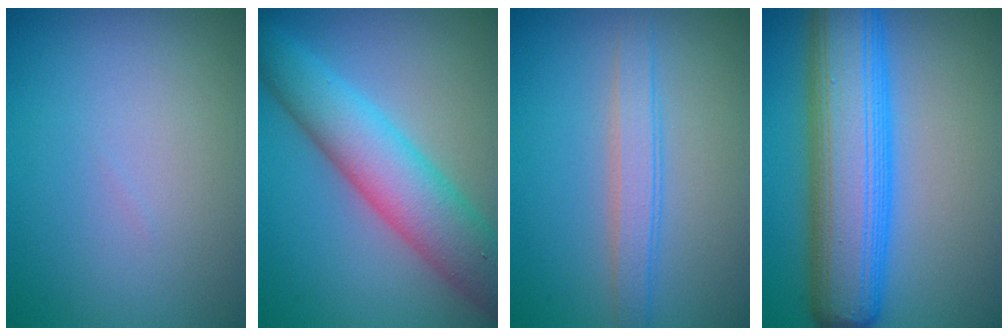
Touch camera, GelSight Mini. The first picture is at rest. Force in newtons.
{"total": 7.4, "press": 7.4, "slide": 0.4}
{"total": 2.5, "press": 2.5, "slide": 0.1}
{"total": 11.2, "press": 11.2, "slide": 0.1}